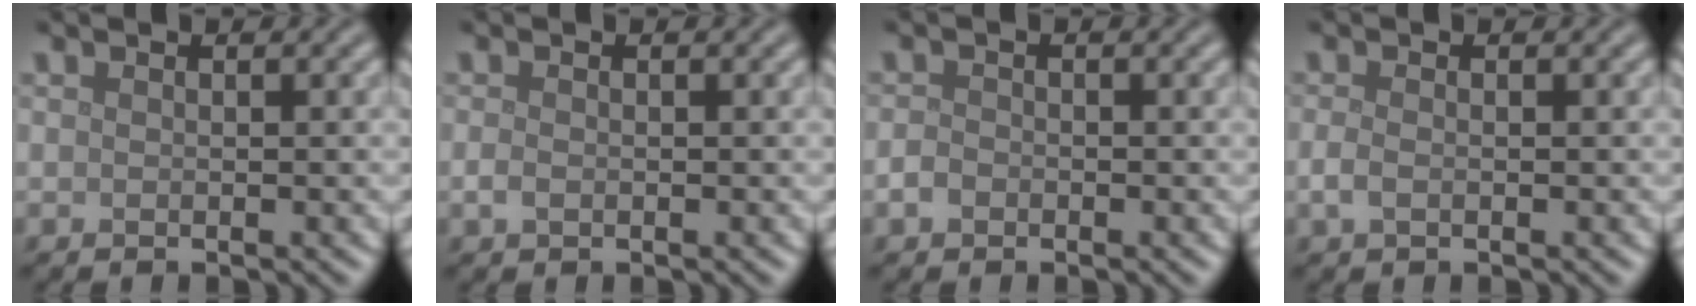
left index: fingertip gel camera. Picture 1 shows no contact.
{"total": 0.9, "force": [-0.3, 0.6, 0.6], "torque": [-0.014, -0.003, -0.006]}
{"total": 1.2, "force": [-0.6, 0.9, 0.5], "torque": [-0.009, -0.001, -0.015]}
{"total": 1.3, "force": [-0.4, 0.7, 1.0], "torque": [-0.024, -0.003, -0.010]}